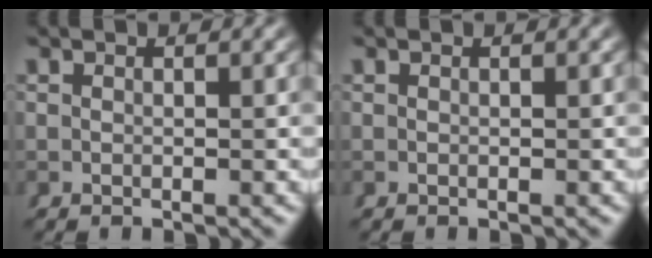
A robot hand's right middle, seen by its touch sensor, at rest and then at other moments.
{"total": 0.0}